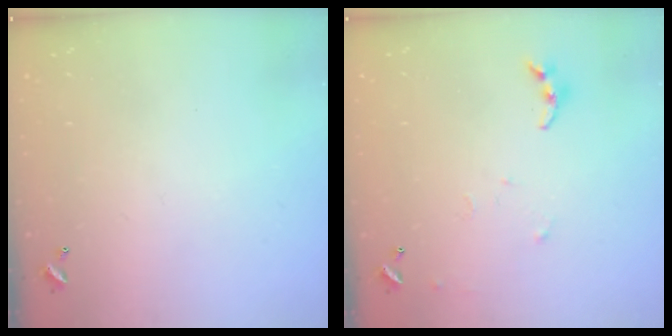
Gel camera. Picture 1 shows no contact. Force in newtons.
{"total": 7.5, "press": 7.5, "slide": 0.6}